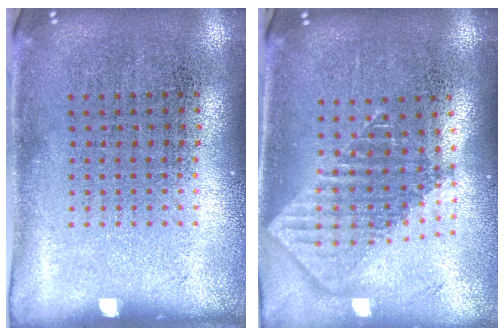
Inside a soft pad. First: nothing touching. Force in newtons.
{"total": 1.9, "press": 1.5, "slide": 1.2}